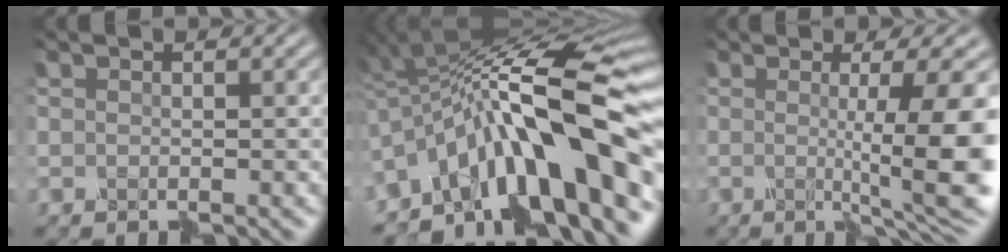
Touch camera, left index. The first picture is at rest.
{"total": 14.0, "force": [-5.0, 3.9, 12.5], "torque": [-0.177, 0.046, -0.089]}
{"total": 8.1, "force": [-0.3, 1.4, 8.0], "torque": [-0.104, -0.003, -0.007]}